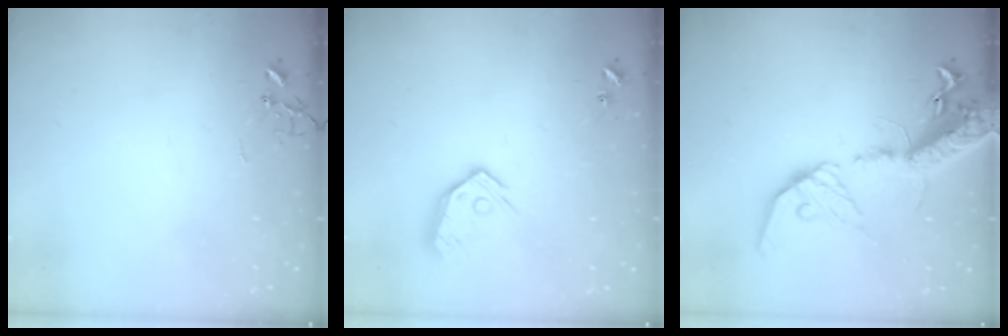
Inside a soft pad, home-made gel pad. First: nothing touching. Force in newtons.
{"total": 11.0, "press": 10.9, "slide": 1.2}
{"total": 20.9, "press": 20.4, "slide": 4.4}